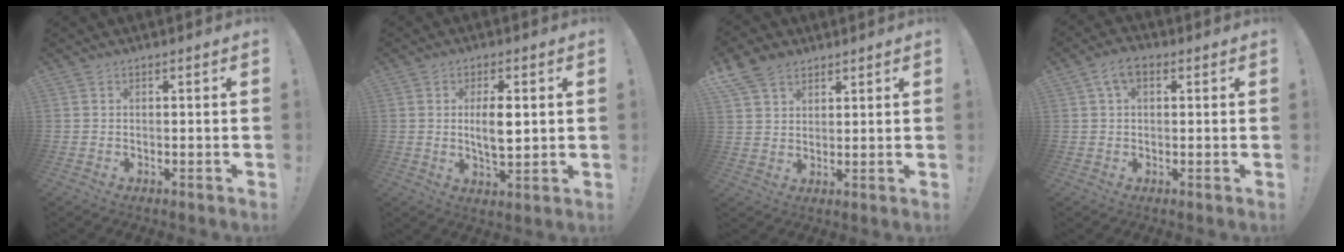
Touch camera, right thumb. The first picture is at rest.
{"total": 7.2, "force": [0.9, 2.8, 6.5], "torque": [-0.117, -0.009, 0.008]}
{"total": 8.2, "force": [5.5, 5.3, 3.0], "torque": [-0.051, -0.024, 0.109]}
{"total": 5.5, "force": [2.0, 3.1, 4.1], "torque": [-0.070, 0.004, 0.038]}